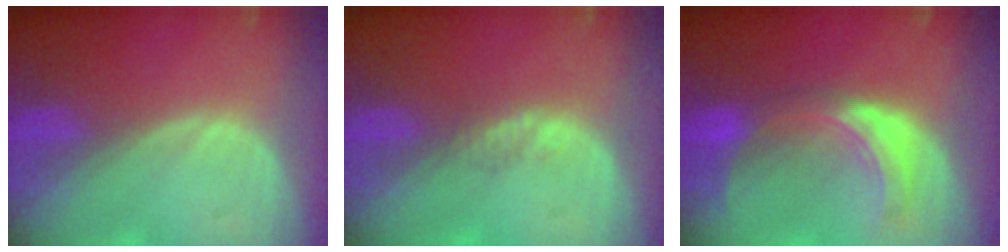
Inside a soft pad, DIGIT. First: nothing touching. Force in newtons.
{"total": 1.1, "press": 0.9, "slide": 0.7}
{"total": 8.0, "press": 7.0, "slide": 3.8}